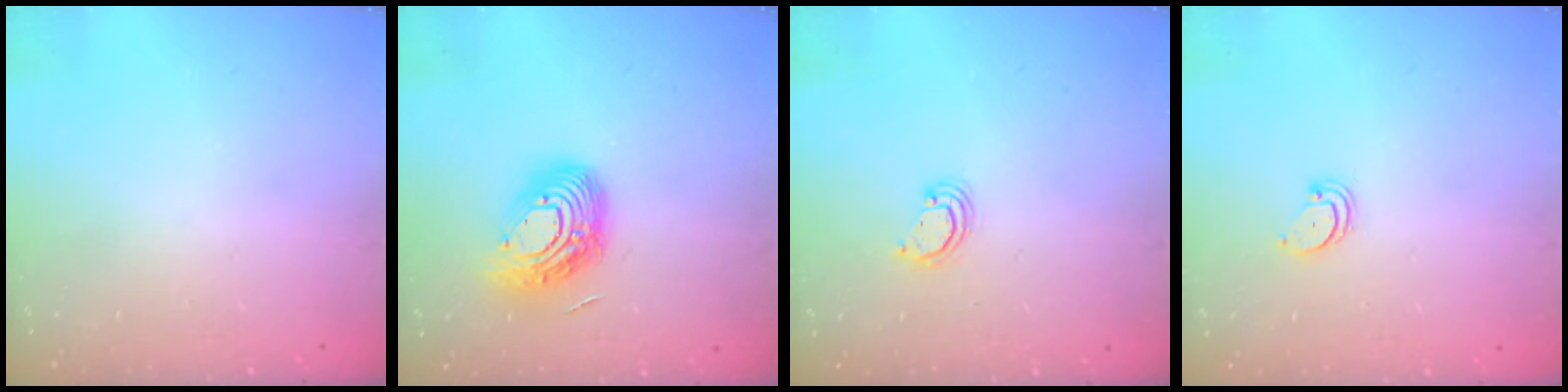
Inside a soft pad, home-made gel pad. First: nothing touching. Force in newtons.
{"total": 14.8, "press": 14.7, "slide": 1.0}
{"total": 2.0, "press": 2.0, "slide": 0.2}
{"total": 1.8, "press": 1.8, "slide": 0.2}